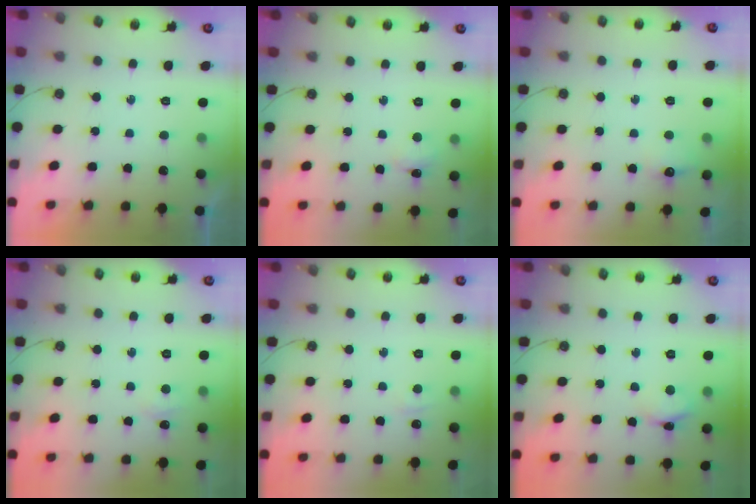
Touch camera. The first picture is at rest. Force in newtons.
{"total": 3.4, "press": 2.9, "slide": 1.7}
{"total": 5.9, "press": 5.8, "slide": 0.9}
{"total": 5.1, "press": 5.0, "slide": 0.7}
{"total": 4.4, "press": 4.3, "slide": 0.6}
{"total": 4.2, "press": 4.2, "slide": 0.4}